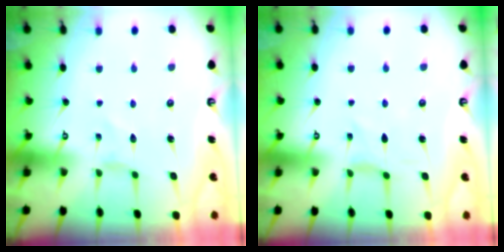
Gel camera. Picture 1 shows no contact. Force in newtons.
{"total": 0.7, "press": 0.6, "slide": 0.3}